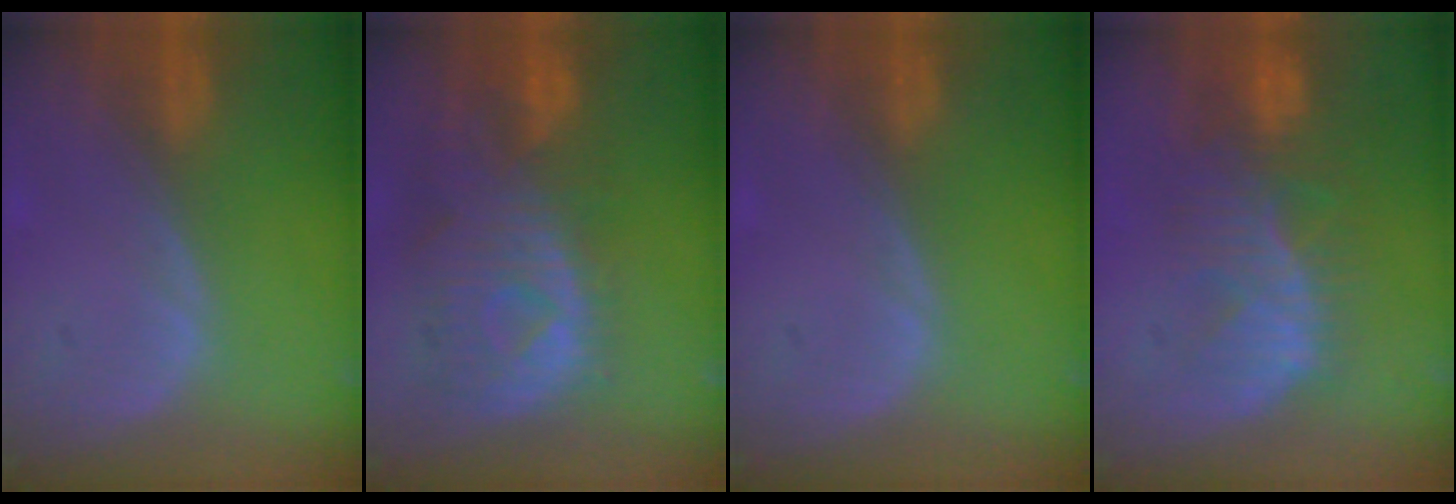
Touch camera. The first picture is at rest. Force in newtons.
{"total": 11.3, "press": 9.7, "slide": 5.7}
{"total": 0.0}
{"total": 10.3, "press": 8.9, "slide": 5.2}